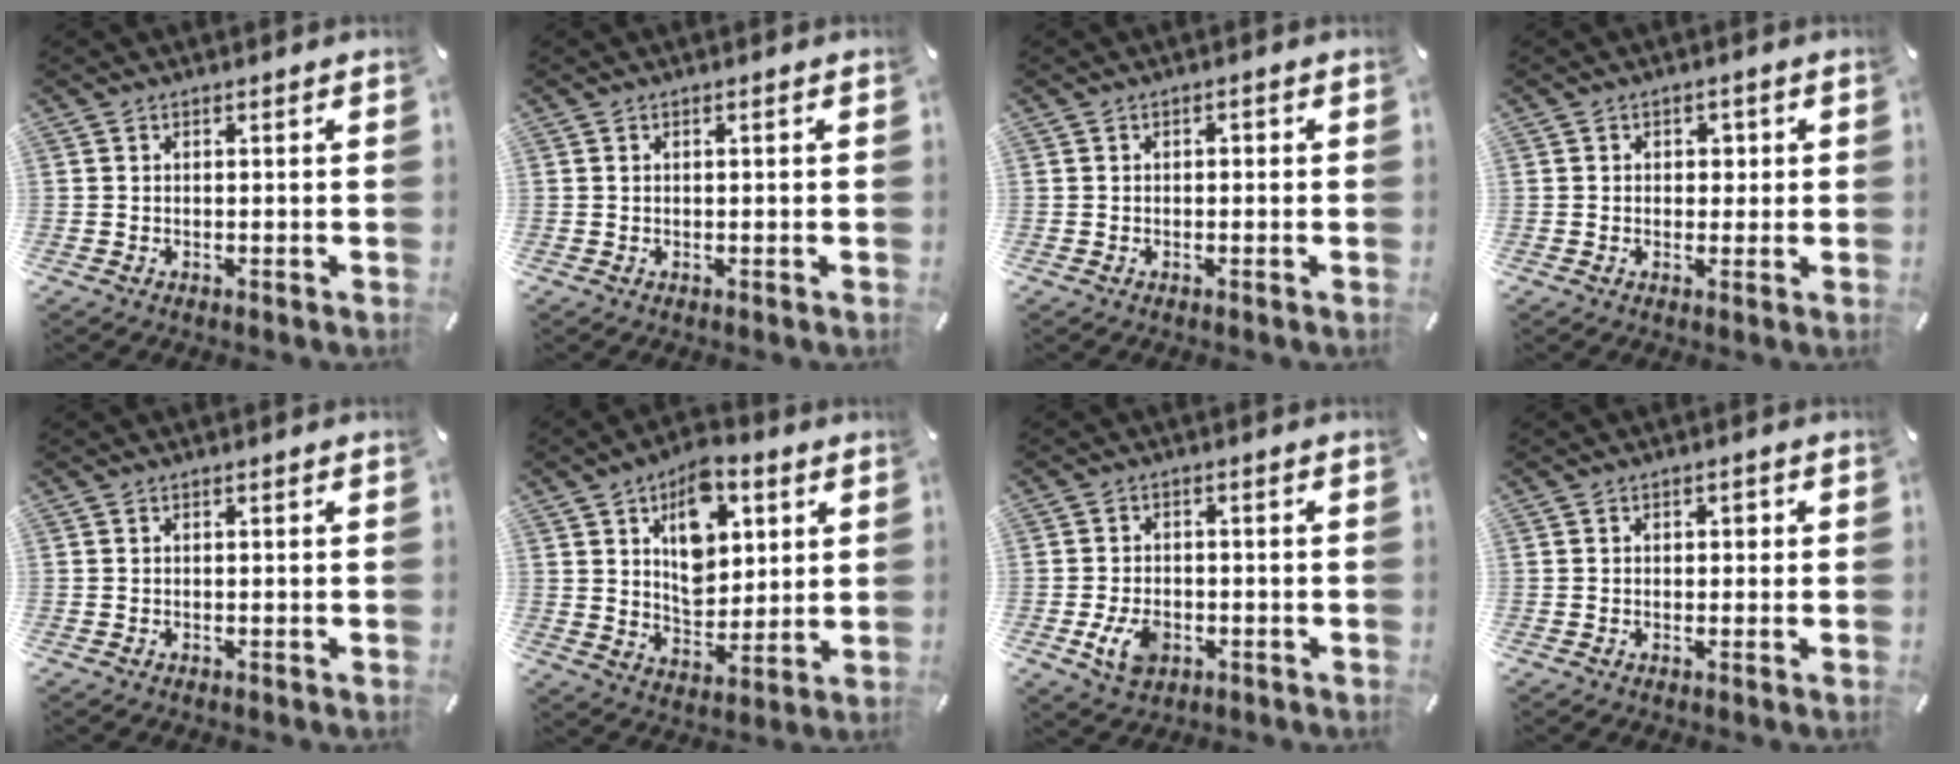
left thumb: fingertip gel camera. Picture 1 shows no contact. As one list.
[{"total": 0.8, "force": [0.0, 0.3, 0.7], "torque": [-0.013, 0.002, -0.001]}, {"total": 1.1, "force": [-0.5, 0.7, 0.7], "torque": [-0.015, 0.004, -0.012]}, {"total": 2.8, "force": [0.0, 2.4, 1.5], "torque": [-0.008, -0.002, -0.010]}, {"total": 0.0}, {"total": 13.7, "force": [5.7, 9.4, 8.2], "torque": [-0.115, -0.020, 0.102]}, {"total": 6.4, "force": [-2.2, 4.5, 4.0], "torque": [-0.087, 0.001, -0.044]}, {"total": 1.9, "force": [0.0, 1.4, 1.3], "torque": [-0.019, 0.006, -0.007]}]